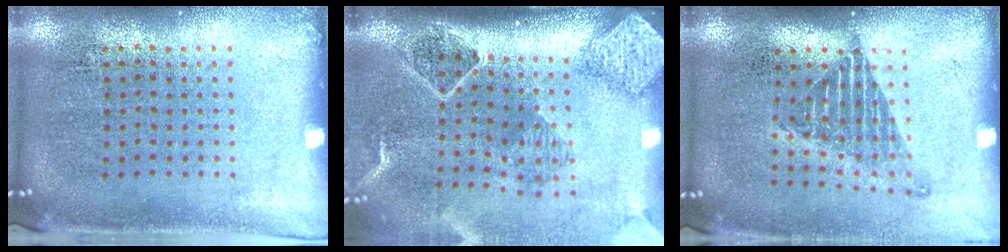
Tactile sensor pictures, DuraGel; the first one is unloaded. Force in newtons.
{"total": 2.7, "press": 2.0, "slide": 1.9}
{"total": 1.3, "press": 1.0, "slide": 0.8}